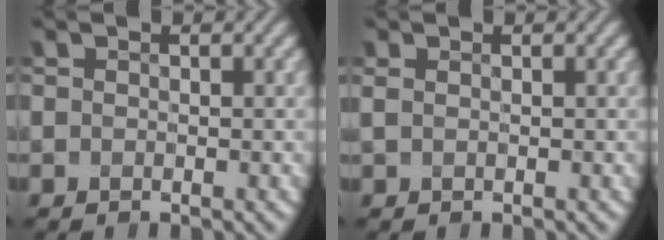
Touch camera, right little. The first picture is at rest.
{"total": 0.0}